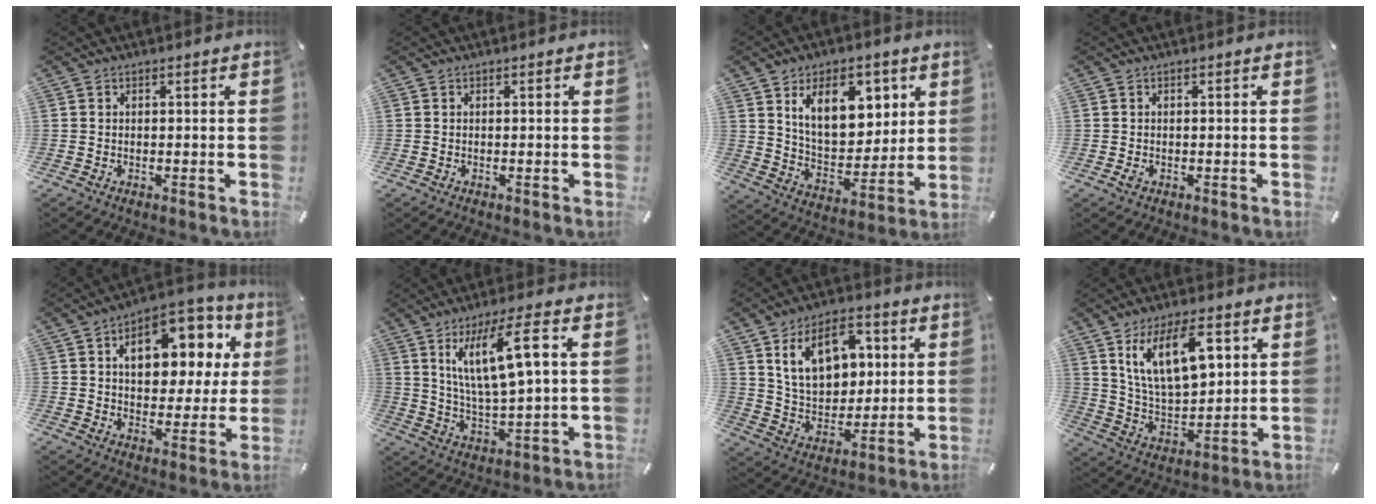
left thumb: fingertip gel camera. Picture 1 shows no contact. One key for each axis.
{"total": 0.0}
{"total": 14.9, "fx": 7.4, "fy": 9.2, "fz": 9.1, "tx": -0.143, "ty": -0.022, "tz": 0.132}
{"total": 1.3, "fx": -0.2, "fy": 0.7, "fz": 1.1, "tx": -0.020, "ty": 0.000, "tz": -0.004}
{"total": 16.2, "fx": 5.7, "fy": 10.1, "fz": 11.3, "tx": -0.158, "ty": -0.018, "tz": 0.095}
{"total": 13.9, "fx": 5.7, "fy": 3.3, "fz": 12.2, "tx": -0.247, "ty": 0.000, "tz": 0.092}
{"total": 15.0, "fx": 6.2, "fy": 10.3, "fz": 9.0, "tx": -0.151, "ty": -0.007, "tz": 0.118}
{"total": 16.4, "fx": 8.0, "fy": 8.2, "fz": 11.8, "tx": -0.218, "ty": -0.020, "tz": 0.137}